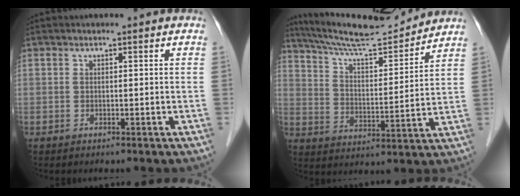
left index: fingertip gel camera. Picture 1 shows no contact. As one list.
[{"total": 14.4, "force": [13.7, 0.4, 4.4], "torque": [-0.085, 0.003, 0.228]}]